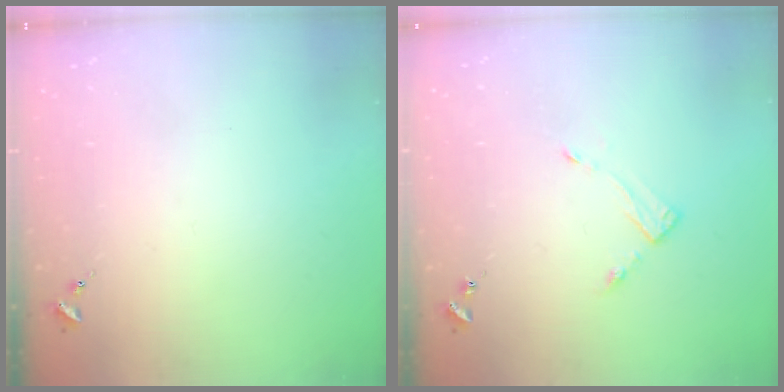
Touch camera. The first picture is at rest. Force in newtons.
{"total": 4.6, "press": 4.6, "slide": 0.4}